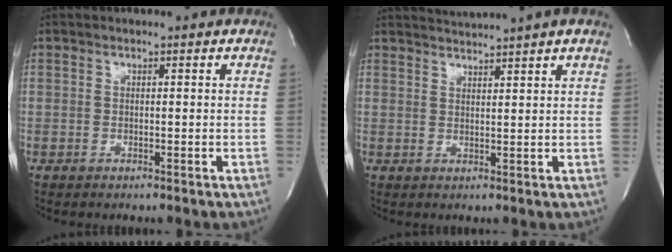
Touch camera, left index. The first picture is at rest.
{"total": 4.0, "force": [3.6, -1.7, 0.9], "torque": [-0.013, -0.002, 0.058]}